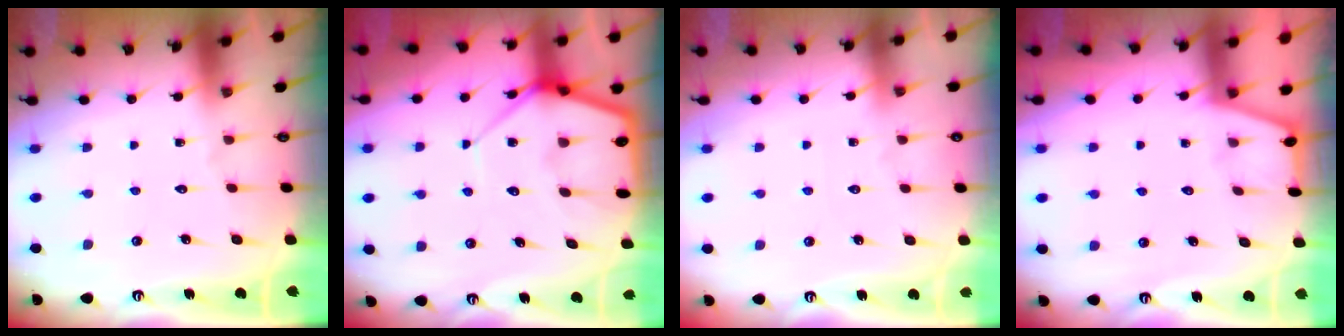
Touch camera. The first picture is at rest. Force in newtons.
{"total": 10.0, "press": 10.0, "slide": 0.6}
{"total": 2.2, "press": 2.2, "slide": 0.4}
{"total": 0.7, "press": 0.7, "slide": 0.2}